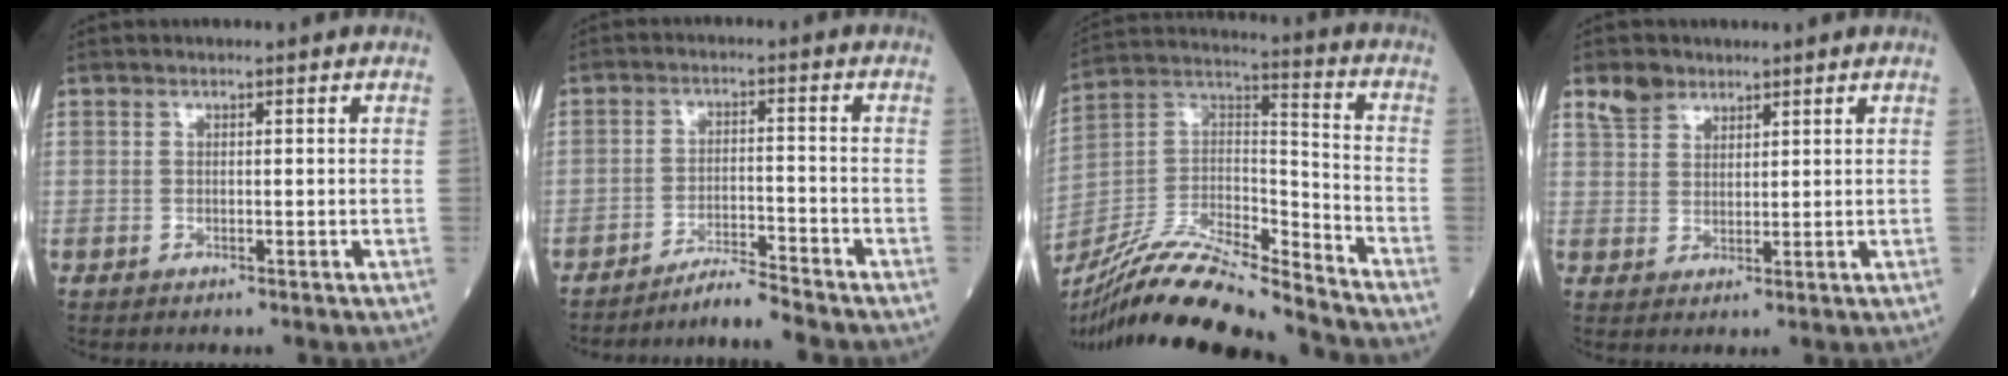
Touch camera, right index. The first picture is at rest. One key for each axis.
{"total": 4.8, "fx": -4.5, "fy": -1.3, "fz": 0.6, "tx": -0.013, "ty": -0.014, "tz": -0.079}
{"total": 20.7, "fx": -18.6, "fy": 1.3, "fz": 8.9, "tx": -0.196, "ty": 0.007, "tz": -0.341}
{"total": 3.6, "fx": 2.7, "fy": 2.2, "fz": 0.9, "tx": -0.022, "ty": 0.012, "tz": 0.054}